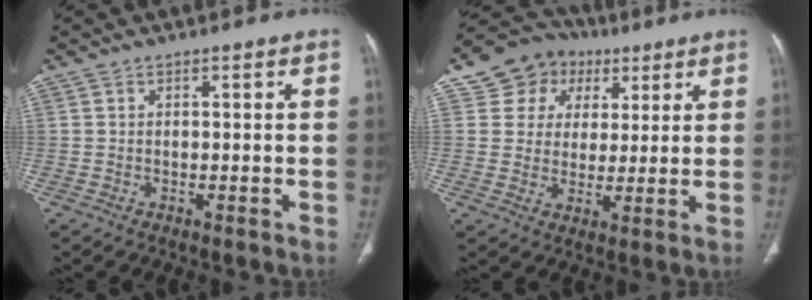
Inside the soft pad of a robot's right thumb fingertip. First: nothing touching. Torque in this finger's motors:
{"motor_torque": [-0.78, 1.12, 0.45, -0.42, 0.18]}